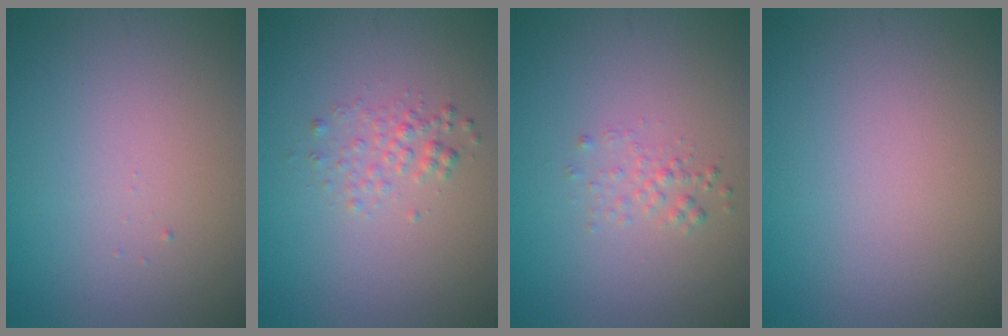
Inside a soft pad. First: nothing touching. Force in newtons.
{"total": 1.5, "press": 1.5, "slide": 0.1}
{"total": 1.1, "press": 1.1, "slide": 0.1}
{"total": 0.0}